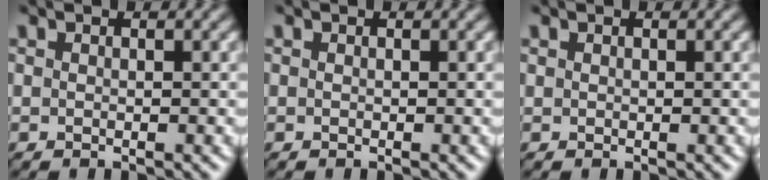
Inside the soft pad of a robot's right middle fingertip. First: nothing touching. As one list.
[{"total": 0.0}, {"total": 0.0}]